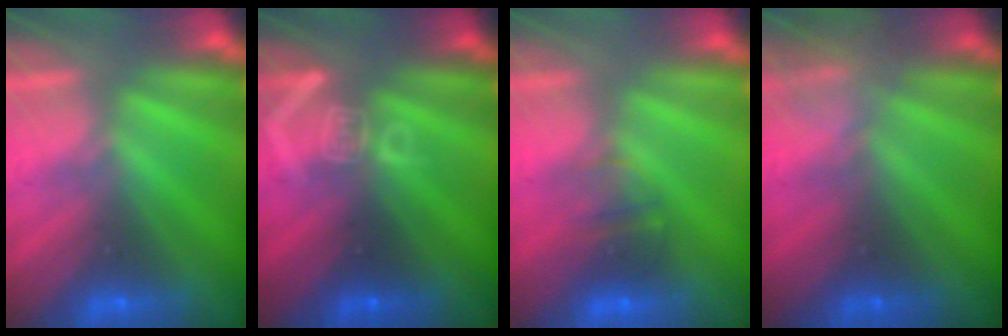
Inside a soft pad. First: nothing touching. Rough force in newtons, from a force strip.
{"total": 2.9}
{"total": 2.2}
{"total": 2.3}